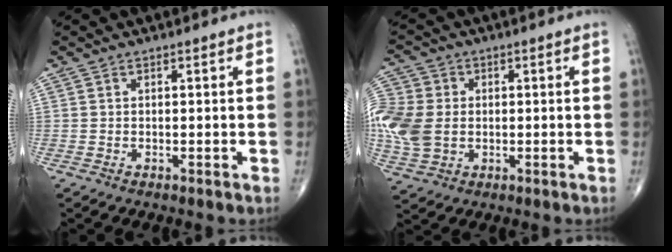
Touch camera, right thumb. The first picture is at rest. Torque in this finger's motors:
{"motor_torque": [-0.38, 0.93, 0.70, 0.26, 0.10]}